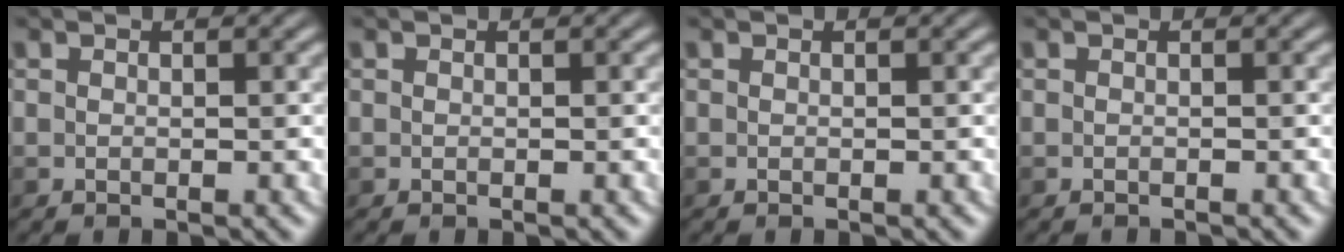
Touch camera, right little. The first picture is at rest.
{"total": 0.0}
{"total": 0.0}
{"total": 0.0}